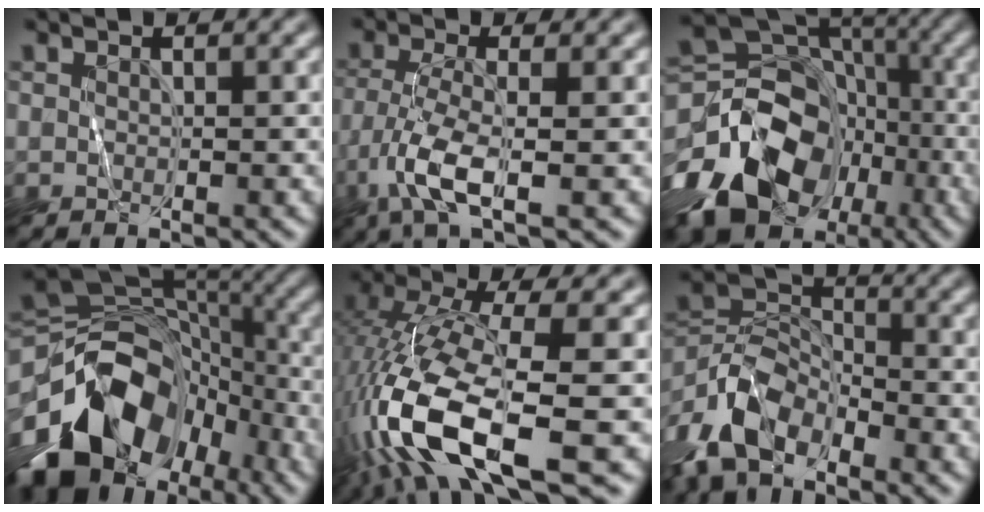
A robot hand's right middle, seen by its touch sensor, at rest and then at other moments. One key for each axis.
{"total": 5.0, "fx": -2.7, "fy": 0.6, "fz": 4.1, "tx": -0.093, "ty": 0.001, "tz": -0.055}
{"total": 14.4, "fx": -6.6, "fy": 10.3, "fz": 7.6, "tx": -0.148, "ty": 0.002, "tz": -0.121}
{"total": 14.8, "fx": -8.2, "fy": 9.3, "fz": 8.0, "tx": -0.161, "ty": -0.012, "tz": -0.149}
{"total": 13.6, "fx": -5.9, "fy": 3.6, "fz": 11.7, "tx": -0.263, "ty": -0.011, "tz": -0.107}
{"total": 7.3, "fx": -5.3, "fy": 3.2, "fz": 4.0, "tx": -0.085, "ty": 0.005, "tz": -0.117}